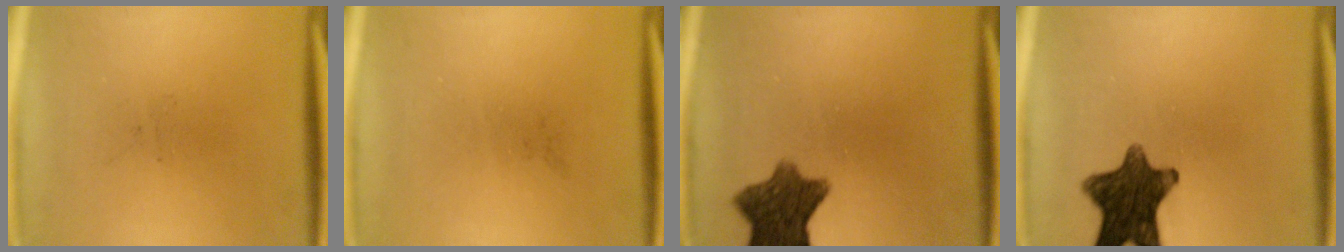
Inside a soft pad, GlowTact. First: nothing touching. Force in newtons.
{"total": 0.0}
{"total": 9.0}
{"total": 11.4}